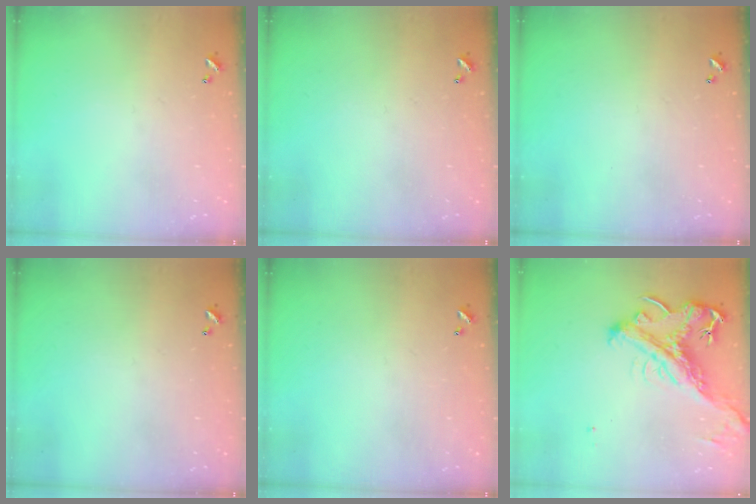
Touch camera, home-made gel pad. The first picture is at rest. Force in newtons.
{"total": 0.0}
{"total": 0.0}
{"total": 0.0}
{"total": 0.0}
{"total": 2.6, "press": 2.2, "slide": 1.4}